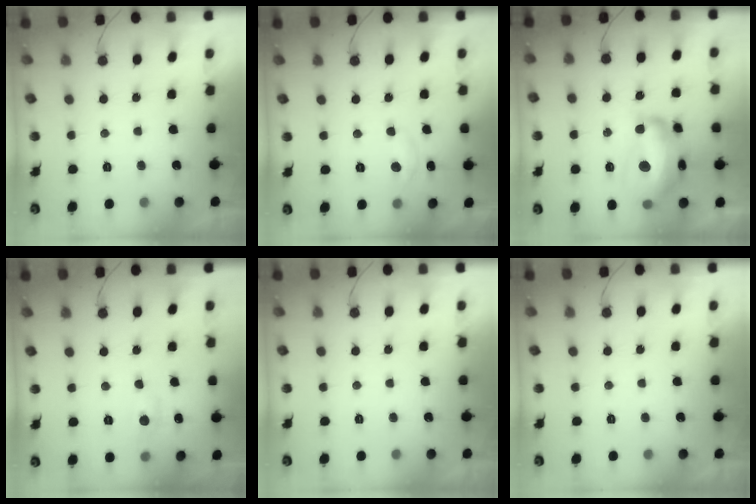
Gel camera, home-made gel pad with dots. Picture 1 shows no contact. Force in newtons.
{"total": 3.8, "press": 3.8, "slide": 0.5}
{"total": 15.6, "press": 15.6, "slide": 0.9}
{"total": 4.4, "press": 4.4, "slide": 0.5}
{"total": 0.0}
{"total": 0.0}